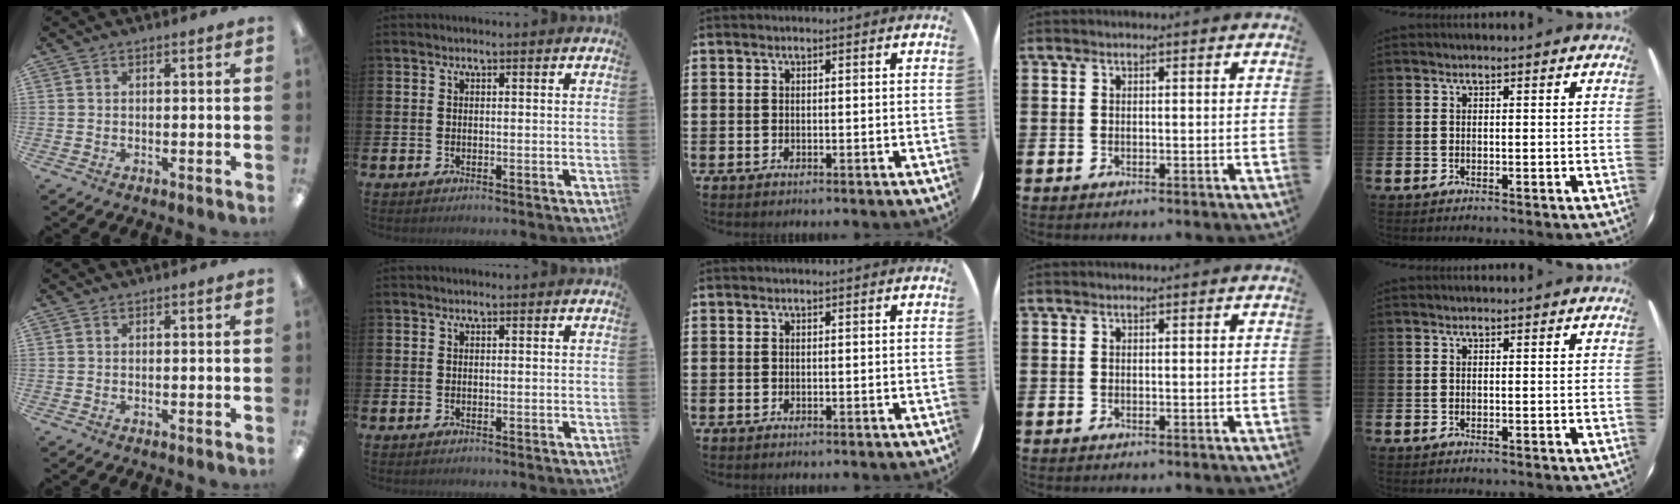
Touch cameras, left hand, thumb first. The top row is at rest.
{}